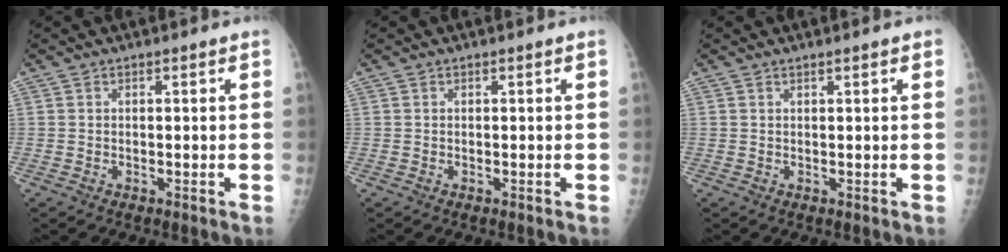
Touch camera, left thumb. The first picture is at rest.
{"total": 0.0}
{"total": 1.0, "force": [0.7, 0.1, 0.7], "torque": [-0.009, 0.000, 0.009]}